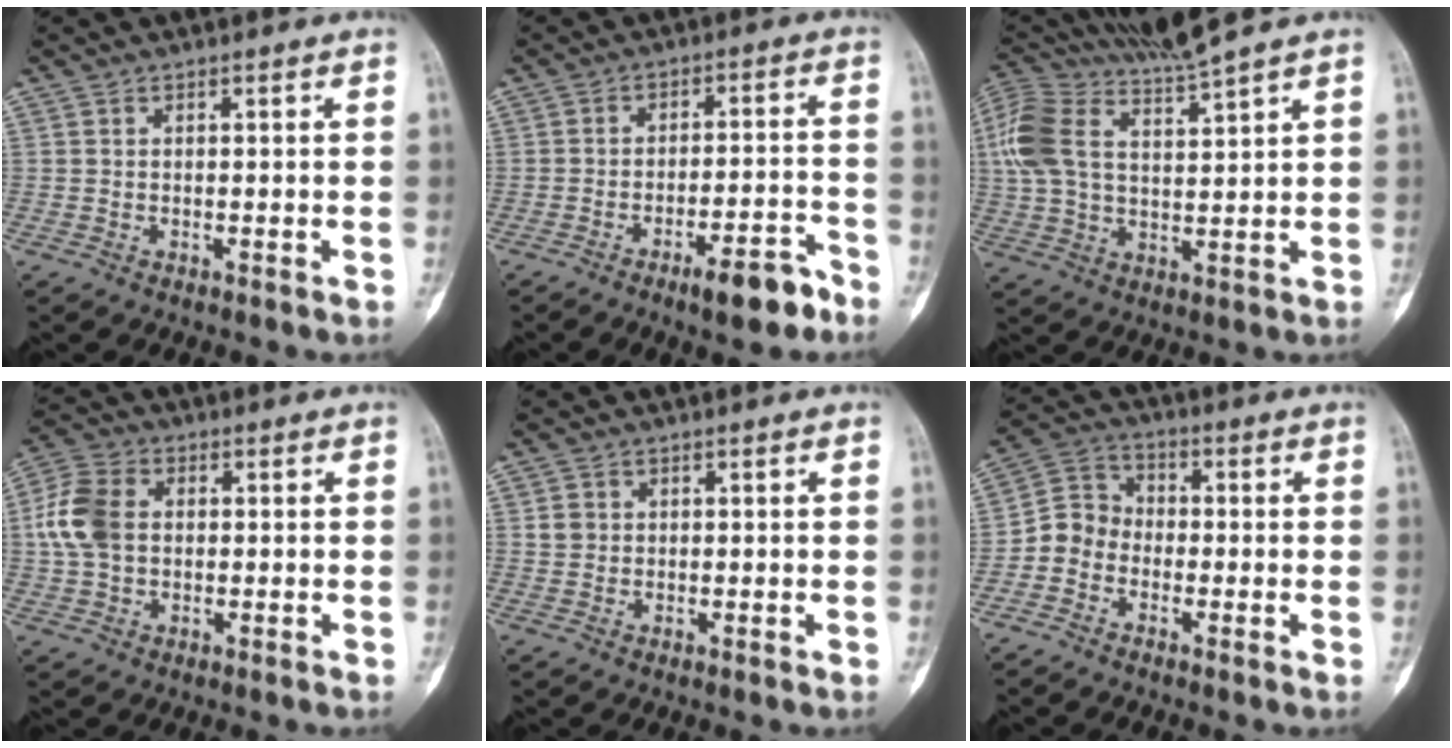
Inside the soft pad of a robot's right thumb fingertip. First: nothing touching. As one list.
[{"total": 8.4, "force": [-5.7, 2.2, 5.8], "torque": [-0.080, 0.041, -0.082]}, {"total": 9.9, "force": [7.0, 1.4, 6.9], "torque": [-0.162, -0.017, 0.150]}, {"total": 9.2, "force": [0.5, 6.6, 6.4], "torque": [-0.136, 0.018, 0.003]}, {"total": 1.8, "force": [0.3, 1.7, 0.6], "torque": [-0.003, 0.001, 0.006]}, {"total": 6.2, "force": [-2.2, 5.4, 2.2], "torque": [-0.019, 0.031, -0.060]}]